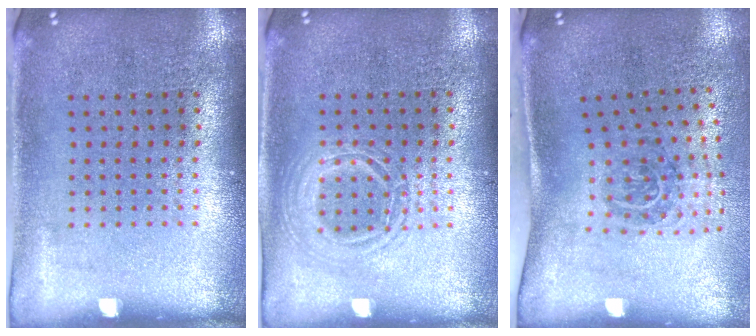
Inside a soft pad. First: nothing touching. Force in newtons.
{"total": 1.2, "press": 1.2, "slide": 0.1}
{"total": 2.0, "press": 1.2, "slide": 1.6}